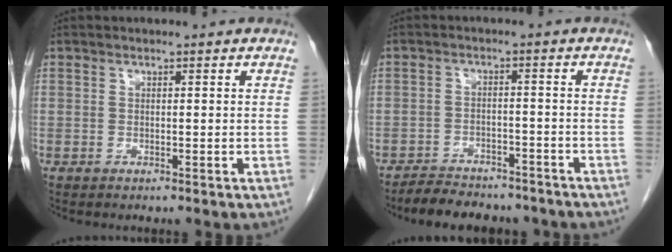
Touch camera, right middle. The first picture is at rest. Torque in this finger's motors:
{"motor_torque": [0.50, -0.49, 0.07, 0.05]}